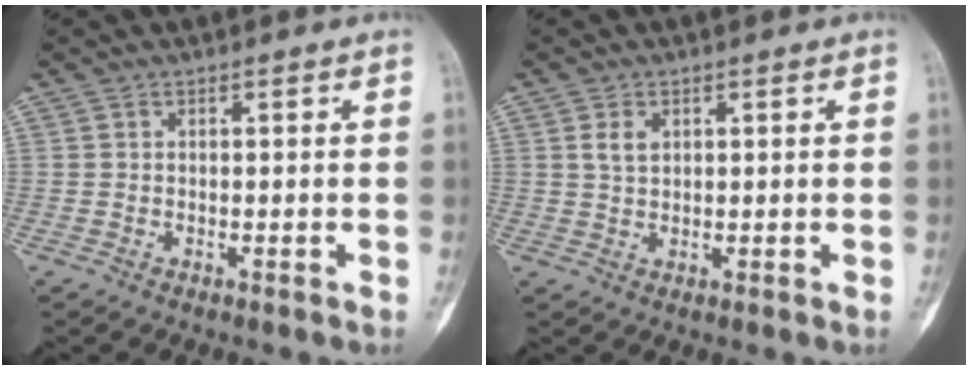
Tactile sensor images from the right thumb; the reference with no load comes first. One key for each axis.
{"total": 2.6, "fx": 1.0, "fy": 1.7, "fz": 1.7, "tx": -0.028, "ty": -0.002, "tz": 0.021}